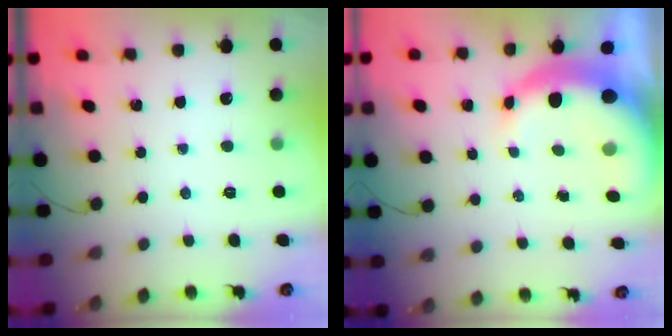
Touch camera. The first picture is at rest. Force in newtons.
{"total": 9.5, "press": 9.4, "slide": 1.8}